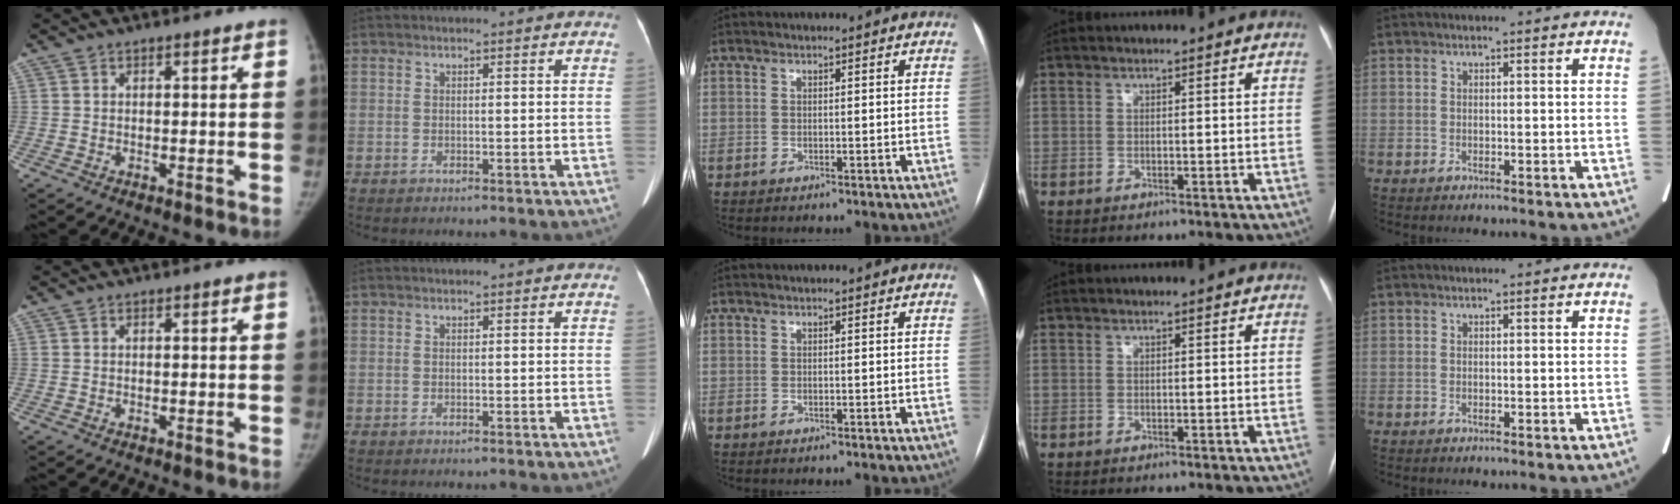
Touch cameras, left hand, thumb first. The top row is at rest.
{}